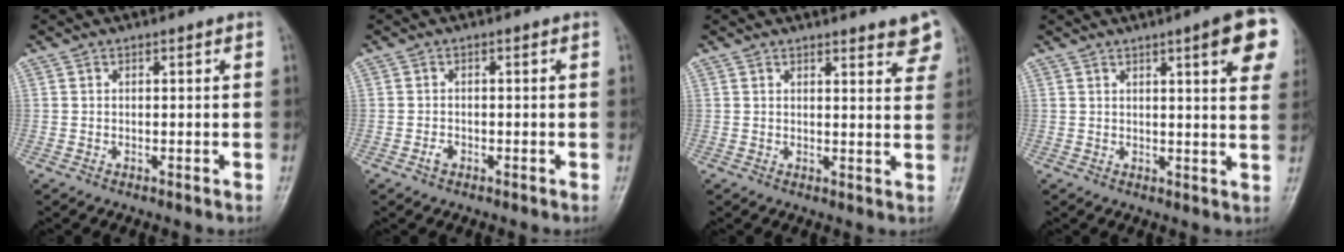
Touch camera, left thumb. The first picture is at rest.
{"total": 1.2, "force": [-0.9, 0.7, 0.5], "torque": [-0.015, 0.002, -0.019]}
{"total": 6.6, "force": [5.0, 1.6, 3.9], "torque": [-0.025, -0.024, 0.051]}
{"total": 7.9, "force": [3.7, 1.8, 6.8], "torque": [-0.062, -0.007, 0.038]}